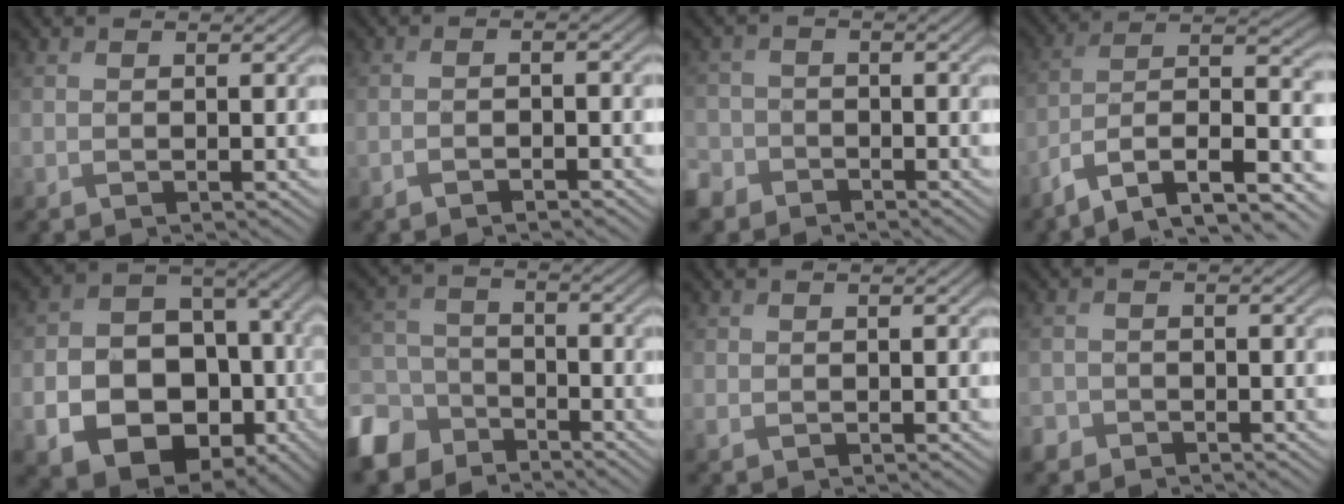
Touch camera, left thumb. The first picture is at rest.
{"total": 1.6, "force": [-1.0, 0.0, 1.2], "torque": [-0.025, 0.004, -0.020]}
{"total": 4.3, "force": [-2.8, 3.1, 0.9], "torque": [-0.024, -0.004, -0.065]}
{"total": 12.2, "force": [-6.7, 5.0, 8.9], "torque": [-0.180, -0.011, -0.124]}
{"total": 17.0, "force": [-5.0, 13.2, 9.5], "torque": [-0.178, -0.056, -0.059]}
{"total": 9.0, "force": [-6.3, 5.5, 3.3], "torque": [-0.097, -0.013, -0.142]}
{"total": 0.8, "force": [0.2, 0.7, 0.3], "torque": [-0.011, 0.000, 0.005]}
{"total": 1.6, "force": [-1.3, 1.0, 0.2], "torque": [-0.004, -0.002, -0.033]}